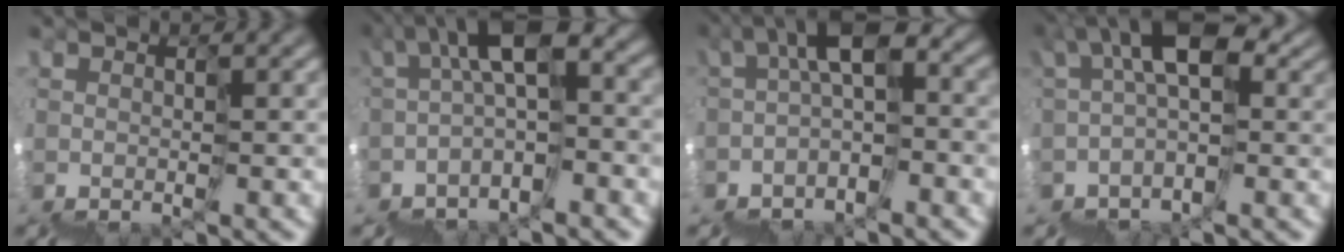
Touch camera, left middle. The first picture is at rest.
{"total": 4.8, "force": [-0.1, 1.6, 4.6], "torque": [-0.096, 0.030, -0.015]}
{"total": 3.3, "force": [-0.5, 1.1, 3.1], "torque": [-0.069, 0.026, -0.022]}
{"total": 4.5, "force": [1.4, 2.1, 3.8], "torque": [-0.064, 0.029, 0.011]}